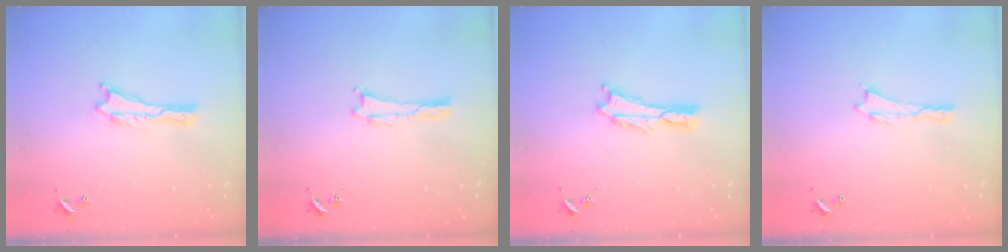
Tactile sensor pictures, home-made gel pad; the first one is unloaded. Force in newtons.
{"total": 0.0}
{"total": 0.8, "press": 0.7, "slide": 0.2}
{"total": 0.0}